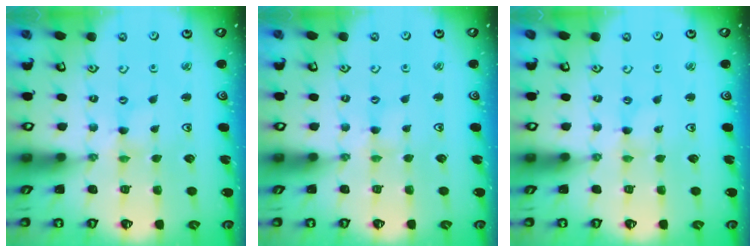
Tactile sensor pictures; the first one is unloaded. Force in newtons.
{"total": 1.7, "press": 1.7, "slide": 0.4}
{"total": 0.0}